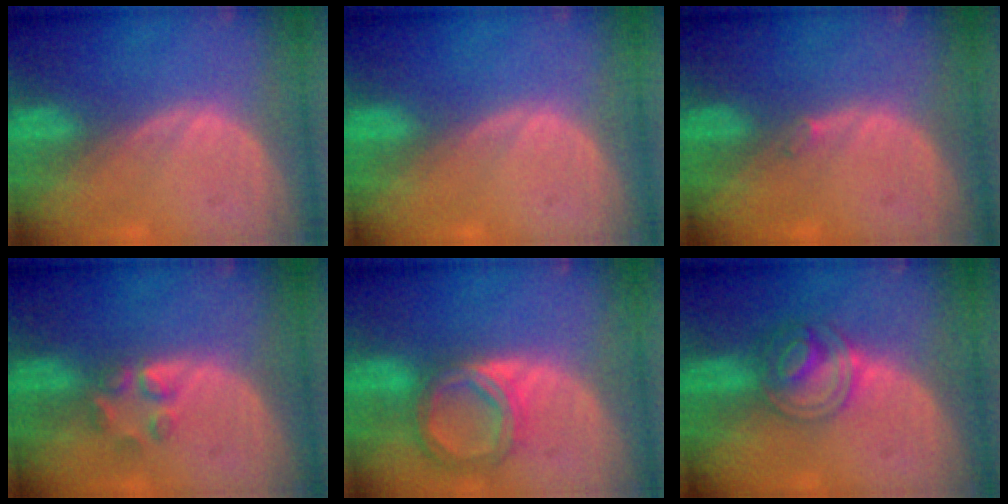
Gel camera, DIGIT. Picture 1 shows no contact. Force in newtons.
{"total": 0.0}
{"total": 0.5, "press": 0.5, "slide": 0.1}
{"total": 2.9, "press": 2.9, "slide": 0.3}
{"total": 6.7, "press": 6.1, "slide": 2.7}
{"total": 6.2, "press": 5.4, "slide": 3.1}